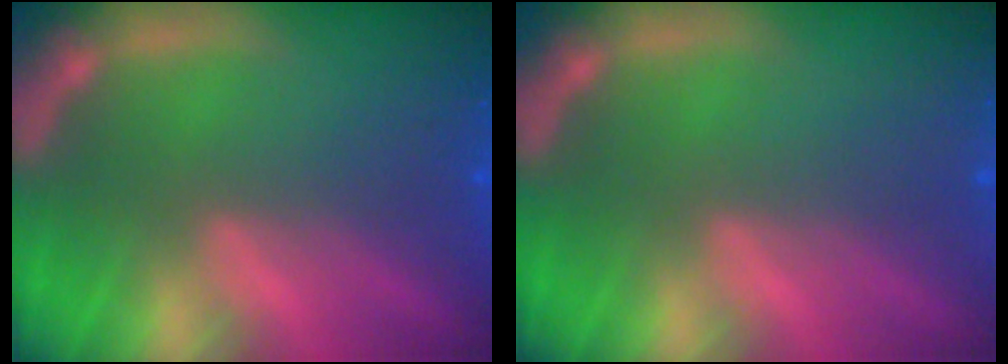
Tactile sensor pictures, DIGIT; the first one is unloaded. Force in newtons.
{"total": 0.0}